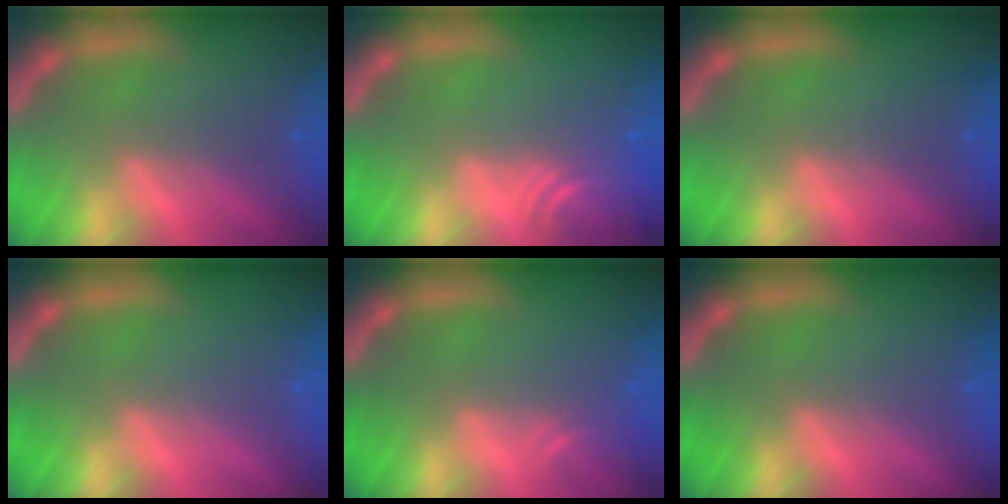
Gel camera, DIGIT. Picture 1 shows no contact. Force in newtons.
{"total": 4.5}
{"total": 0.0}
{"total": 0.0}
{"total": 1.5}
{"total": 0.0}